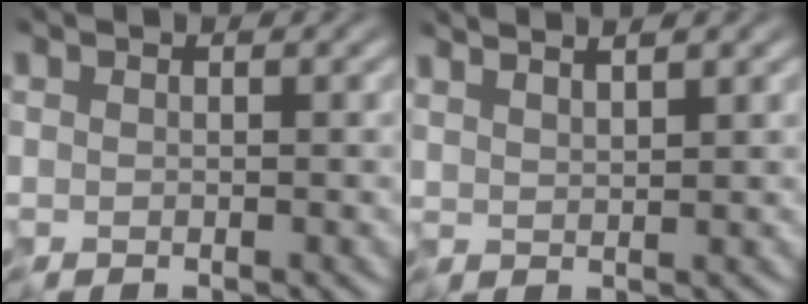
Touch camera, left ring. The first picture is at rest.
{"total": 2.8, "force": [2.2, 0.6, 1.8], "torque": [-0.024, 0.009, 0.017]}